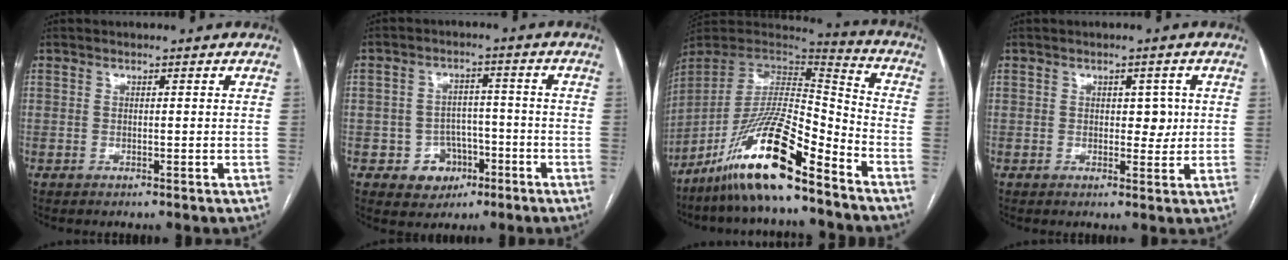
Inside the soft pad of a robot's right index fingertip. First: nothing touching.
{"total": 6.0, "force": [-2.5, 5.3, 1.3], "torque": [-0.011, 0.014, -0.029]}
{"total": 17.5, "force": [-12.1, 2.3, 12.4], "torque": [-0.249, -0.010, -0.223]}
{"total": 3.0, "force": [0.5, 1.8, 2.4], "torque": [-0.024, 0.001, 0.008]}